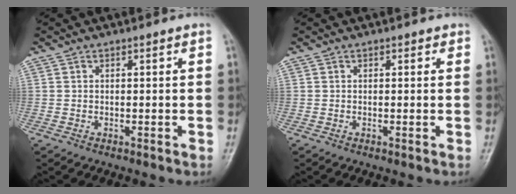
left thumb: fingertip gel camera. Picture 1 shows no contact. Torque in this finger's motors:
{"motor_torque": [-0.05, 0.00, 0.10, 0.08, 0.00]}